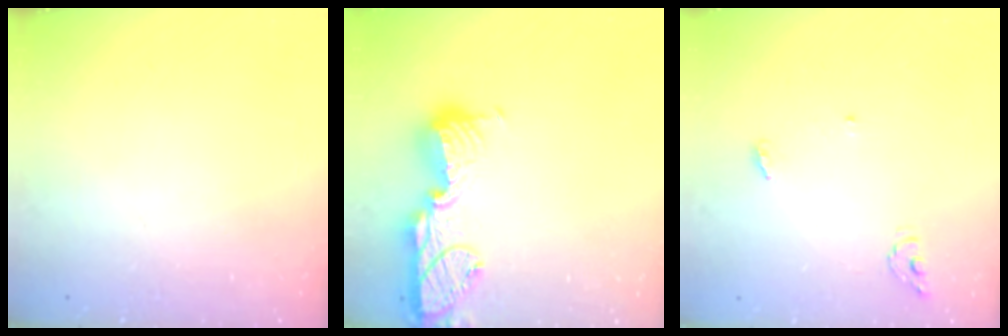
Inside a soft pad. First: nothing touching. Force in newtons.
{"total": 16.3, "press": 15.3, "slide": 5.7}
{"total": 4.4, "press": 4.4, "slide": 0.3}